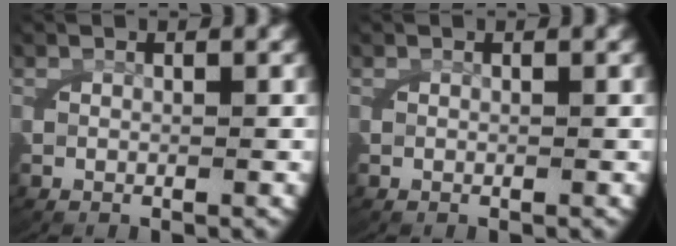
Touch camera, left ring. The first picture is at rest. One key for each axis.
{"total": 0.0}